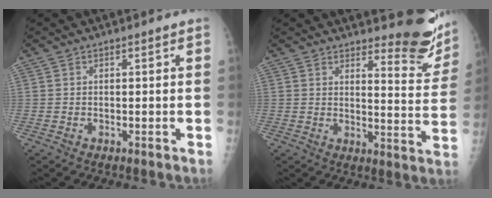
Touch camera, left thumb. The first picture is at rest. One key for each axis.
{"total": 11.1, "fx": 9.5, "fy": 2.7, "fz": 5.0, "tx": -0.035, "ty": -0.095, "tz": 0.110}